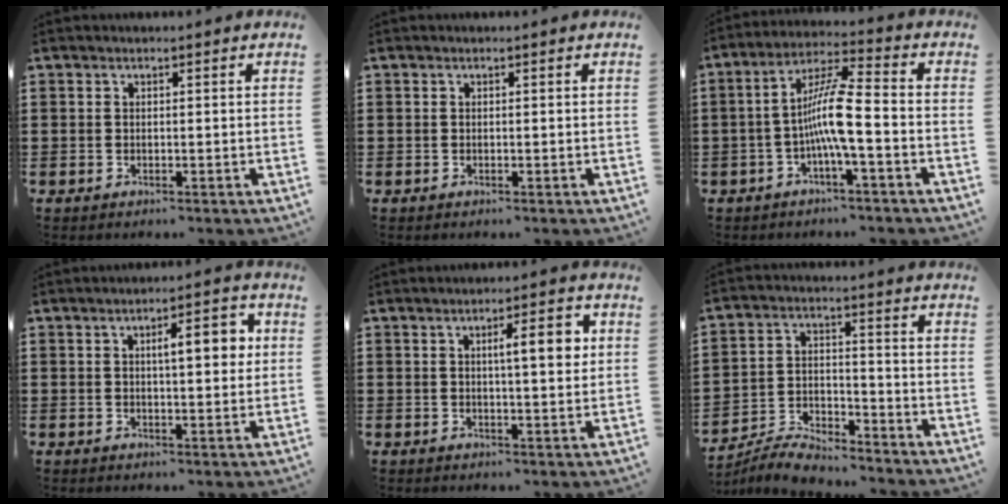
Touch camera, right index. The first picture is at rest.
{"total": 0.0}
{"total": 8.8, "force": [-2.2, 1.2, 8.4], "torque": [-0.174, -0.004, -0.047]}
{"total": 5.7, "force": [1.3, 1.7, 5.3], "torque": [-0.071, -0.004, 0.012]}
{"total": 5.5, "force": [1.3, 1.3, 5.2], "torque": [-0.085, 0.001, 0.015]}
{"total": 6.2, "force": [-6.0, 0.7, 1.2], "torque": [-0.025, 0.011, -0.118]}